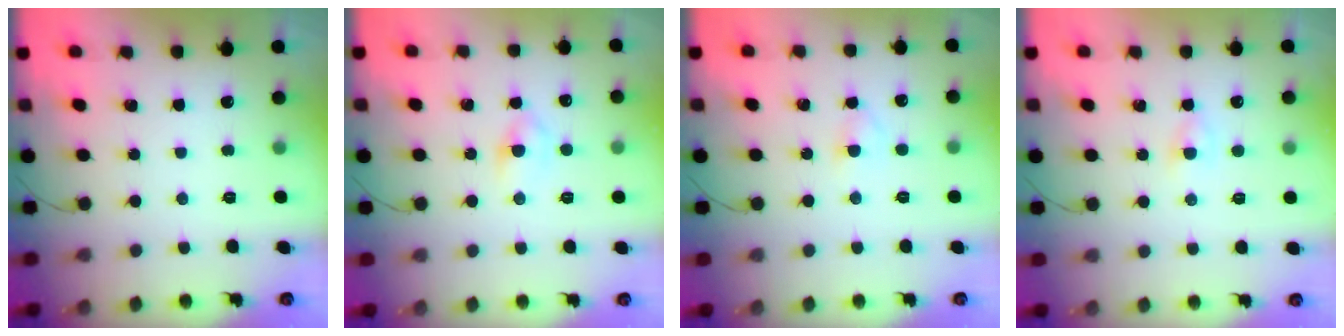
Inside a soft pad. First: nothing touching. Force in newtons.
{"total": 2.7, "press": 2.5, "slide": 1.1}
{"total": 2.5, "press": 2.3, "slide": 1.0}
{"total": 1.9, "press": 1.8, "slide": 0.6}